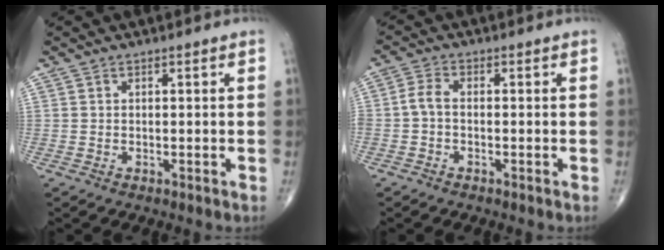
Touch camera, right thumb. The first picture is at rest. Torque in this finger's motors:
{"motor_torque": [1.58, 1.59, 1.55, -0.61, 0.72]}